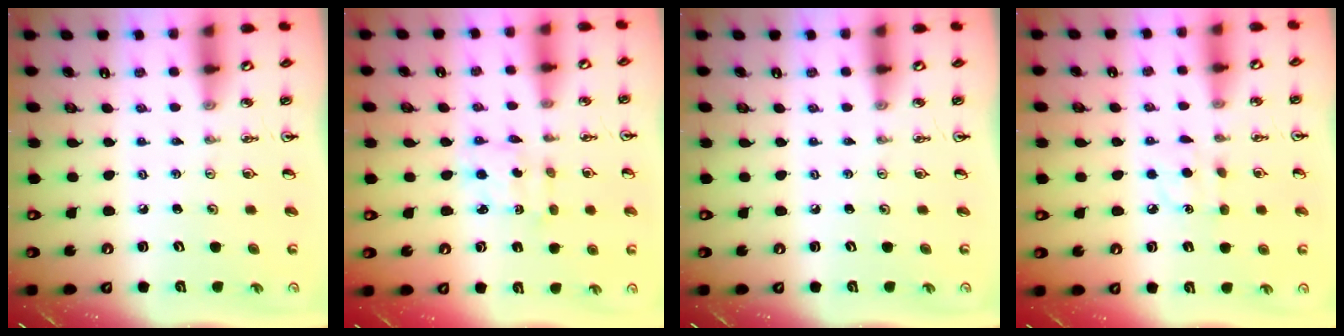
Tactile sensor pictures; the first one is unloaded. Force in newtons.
{"total": 2.1, "press": 2.0, "slide": 0.8}
{"total": 0.0}
{"total": 6.6, "press": 6.5, "slide": 0.6}